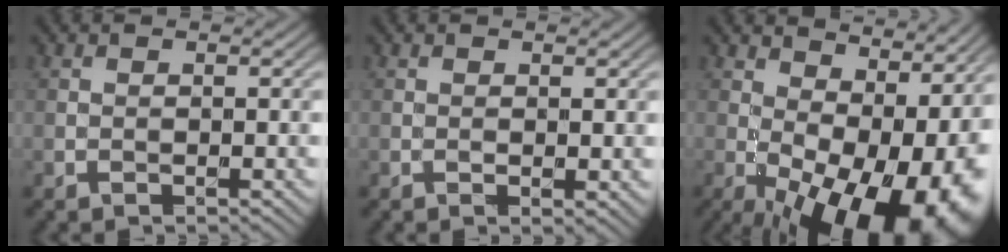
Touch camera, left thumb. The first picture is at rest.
{"total": 1.1, "force": [0.2, 0.5, 1.0], "torque": [-0.015, -0.005, 0.004]}
{"total": 18.3, "force": [-0.6, 9.6, 15.6], "torque": [-0.198, -0.012, 0.021]}